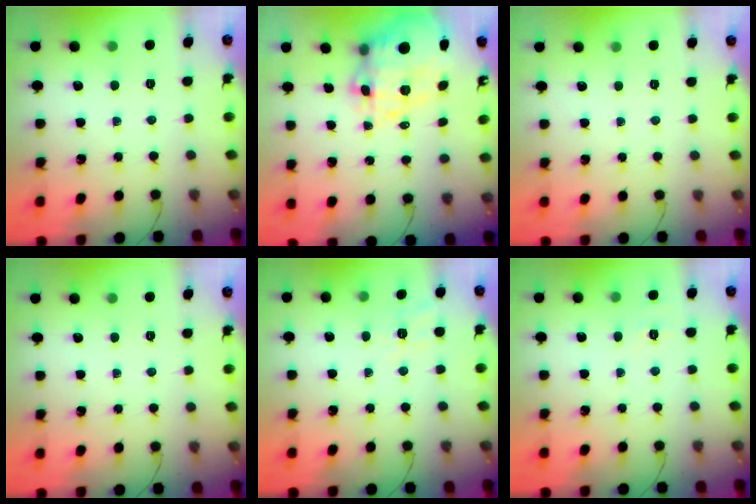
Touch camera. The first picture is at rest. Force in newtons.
{"total": 12.8, "press": 12.1, "slide": 4.1}
{"total": 2.4, "press": 2.3, "slide": 0.5}
{"total": 0.0}
{"total": 2.1, "press": 0.1, "slide": 2.1}
{"total": 3.6, "press": 3.2, "slide": 1.7}